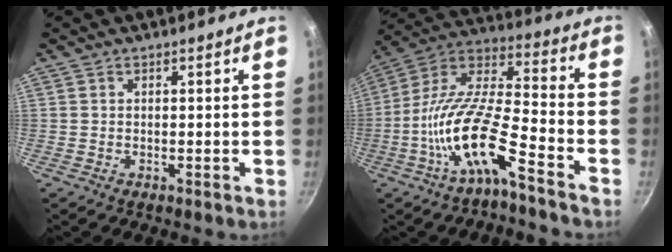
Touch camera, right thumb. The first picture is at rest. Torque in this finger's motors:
{"motor_torque": [0.47, 0.68, 1.76, -1.00, 0.52]}